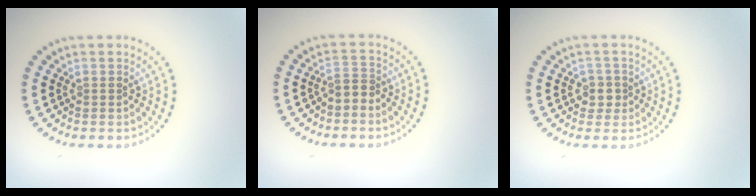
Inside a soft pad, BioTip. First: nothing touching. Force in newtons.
{"total": 1.6, "press": 1.3, "slide": 1.0}
{"total": 1.6, "press": 1.4, "slide": 0.7}